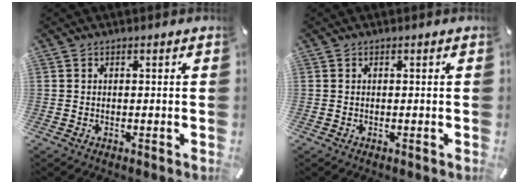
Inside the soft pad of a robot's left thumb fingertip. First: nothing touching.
{"total": 0.0}